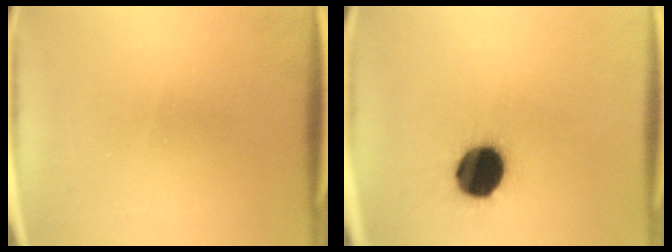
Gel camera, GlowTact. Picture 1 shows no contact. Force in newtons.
{"total": 13.4}